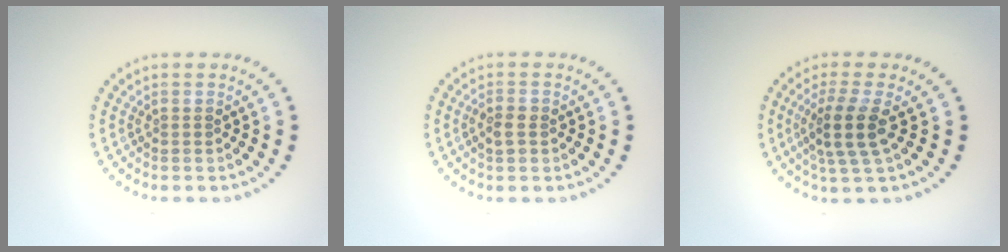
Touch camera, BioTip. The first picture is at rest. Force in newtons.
{"total": 1.6, "press": 1.5, "slide": 0.3}
{"total": 3.5, "press": 2.8, "slide": 2.2}